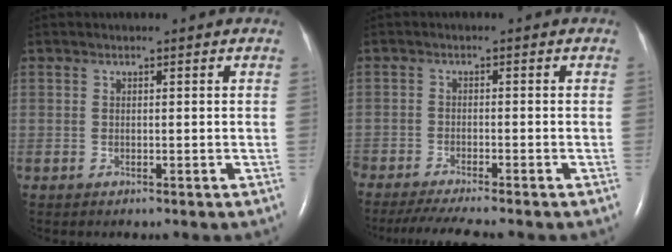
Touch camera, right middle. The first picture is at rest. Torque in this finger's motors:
{"motor_torque": [1.09, -1.06, 0.19, 0.07]}